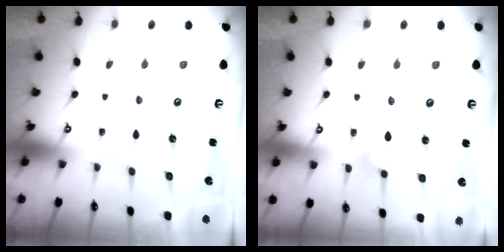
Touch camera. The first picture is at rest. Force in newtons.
{"total": 8.6, "press": 8.6, "slide": 0.9}